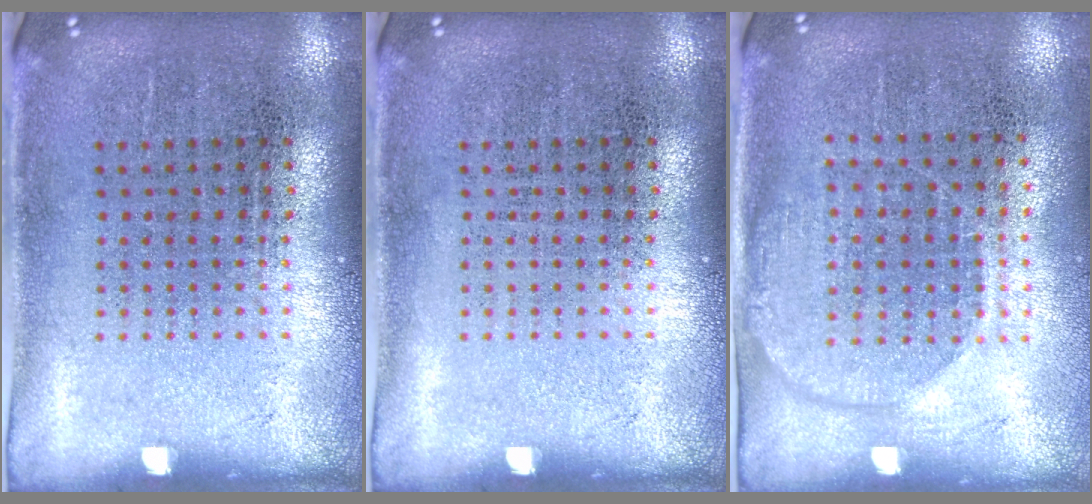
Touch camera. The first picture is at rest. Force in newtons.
{"total": 0.0}
{"total": 1.4, "press": 1.3, "slide": 0.7}